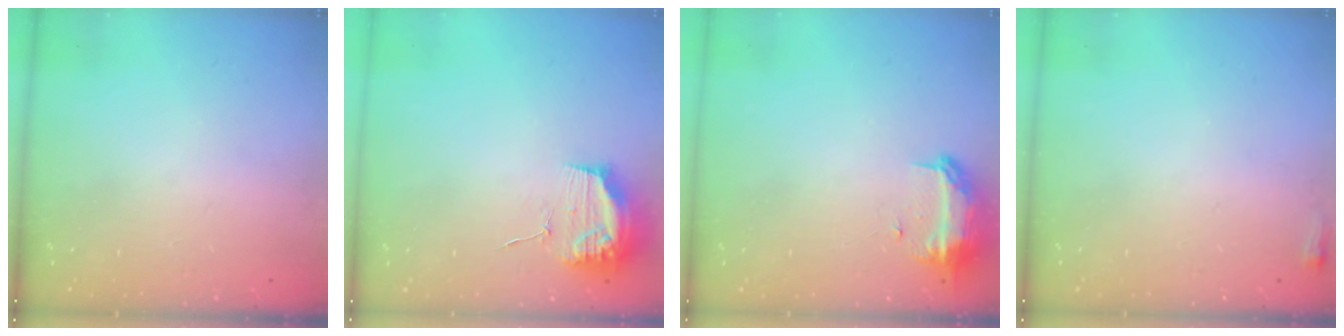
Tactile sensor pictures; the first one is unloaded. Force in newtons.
{"total": 12.4, "press": 12.4, "slide": 0.1}
{"total": 8.7, "press": 8.5, "slide": 1.8}
{"total": 2.9, "press": 2.6, "slide": 1.1}